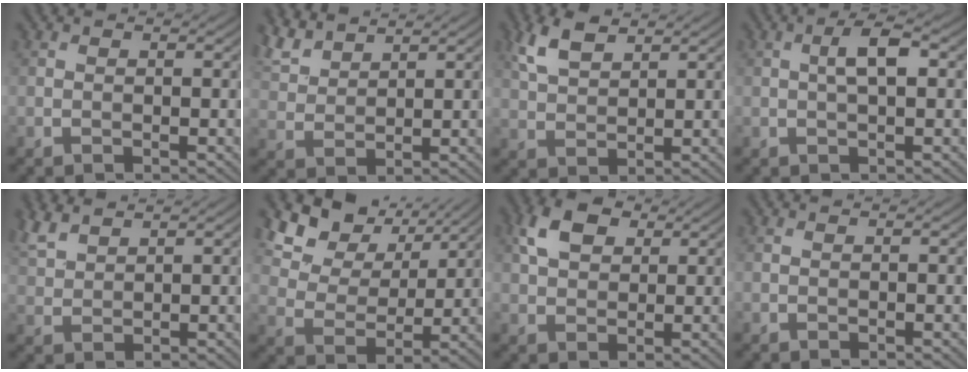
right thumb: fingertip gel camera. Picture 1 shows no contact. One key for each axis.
{"total": 5.3, "fx": 4.6, "fy": 1.5, "fz": 2.3, "tx": -0.065, "ty": 0.011, "tz": 0.099}
{"total": 5.3, "fx": 3.3, "fy": 2.3, "fz": 3.5, "tx": -0.089, "ty": 0.008, "tz": 0.072}
{"total": 3.5, "fx": 0.6, "fy": 1.0, "fz": 3.3, "tx": -0.062, "ty": 0.009, "tz": 0.006}
{"total": 4.3, "fx": 3.5, "fy": 1.3, "fz": 2.2, "tx": -0.061, "ty": 0.011, "tz": 0.081}
{"total": 10.9, "fx": 7.2, "fy": 6.2, "fz": 5.2, "tx": -0.127, "ty": -0.009, "tz": 0.141}
{"total": 6.1, "fx": 2.7, "fy": 3.9, "fz": 3.8, "tx": -0.084, "ty": 0.010, "tz": 0.046}
{"total": 0.0}